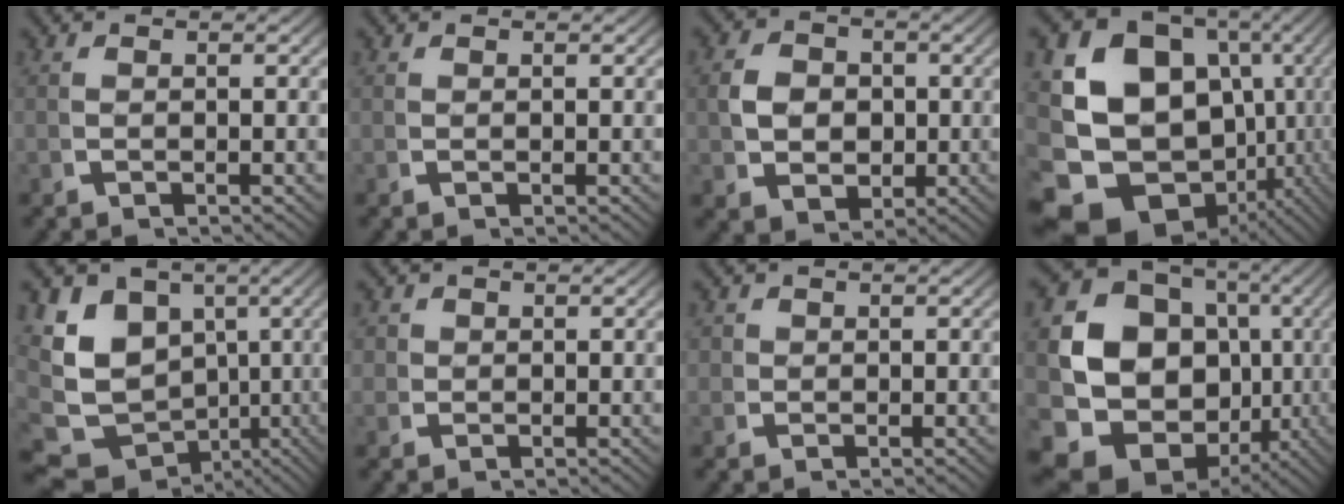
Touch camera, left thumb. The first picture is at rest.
{"total": 0.0}
{"total": 5.4, "force": [0.1, 4.4, 3.1], "torque": [-0.053, -0.021, 0.012]}
{"total": 24.3, "force": [-4.3, 19.0, 14.5], "torque": [-0.308, -0.084, -0.051]}
{"total": 13.8, "force": [-1.6, 11.5, 7.4], "torque": [-0.158, -0.057, -0.015]}
{"total": 1.8, "force": [0.4, 1.7, 0.4], "torque": [-0.007, -0.004, 0.005]}
{"total": 1.4, "force": [0.3, 1.3, 0.3], "torque": [-0.003, -0.003, 0.003]}
{"total": 17.8, "force": [-0.7, 14.3, 10.6], "torque": [-0.234, -0.052, -0.002]}